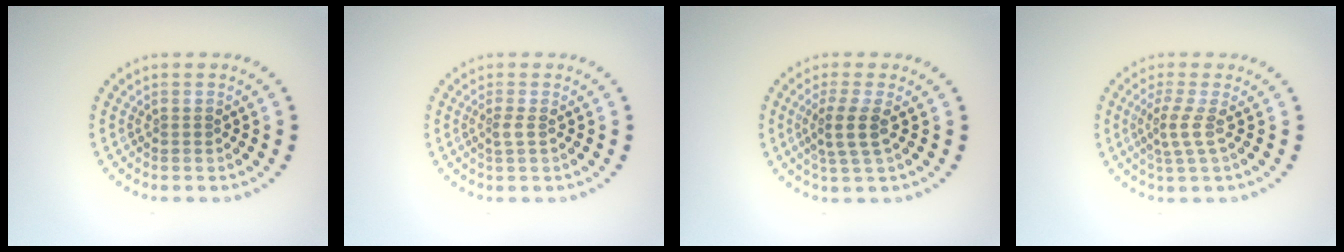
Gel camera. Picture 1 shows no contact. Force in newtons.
{"total": 1.0, "press": 0.7, "slide": 0.8}
{"total": 2.7, "press": 2.2, "slide": 1.6}
{"total": 2.1, "press": 1.5, "slide": 1.5}